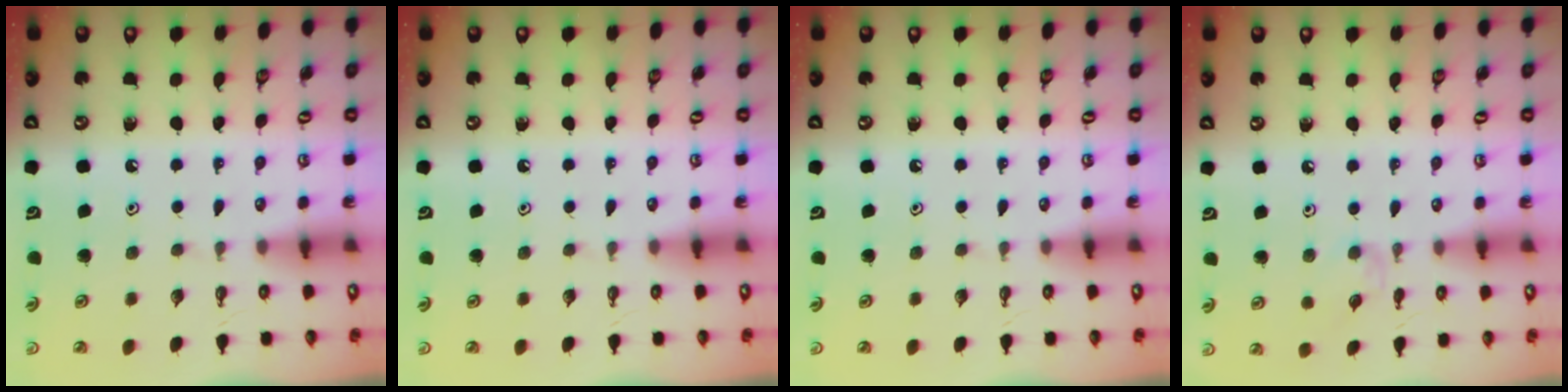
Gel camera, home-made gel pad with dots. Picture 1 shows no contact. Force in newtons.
{"total": 0.0}
{"total": 0.0}
{"total": 4.1, "press": 4.1, "slide": 0.5}